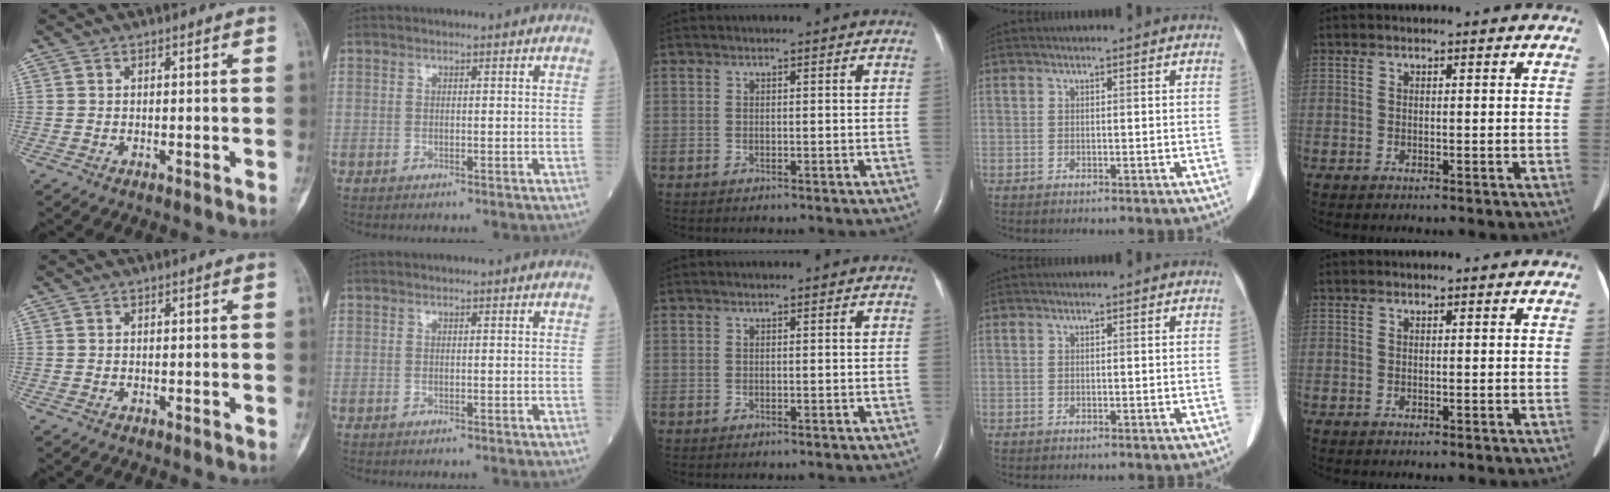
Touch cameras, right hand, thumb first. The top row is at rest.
{}